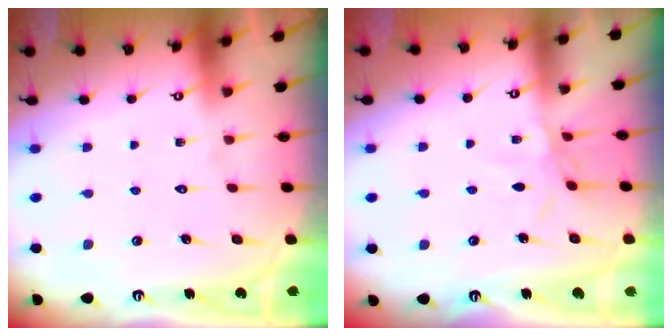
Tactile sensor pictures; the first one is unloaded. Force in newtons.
{"total": 5.3, "press": 5.3, "slide": 0.4}